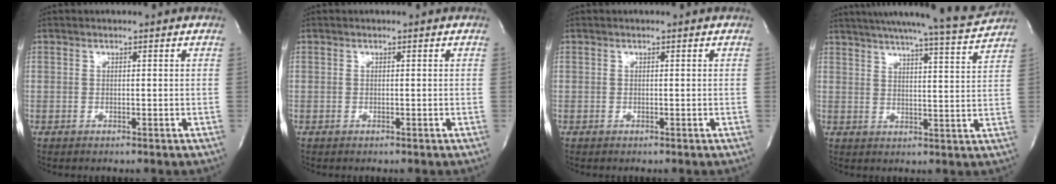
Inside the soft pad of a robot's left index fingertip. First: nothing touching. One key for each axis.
{"total": 0.0}
{"total": 0.0}
{"total": 16.9, "fx": 15.6, "fy": -0.8, "fz": 6.2, "tx": -0.102, "ty": -0.037, "tz": 0.205}